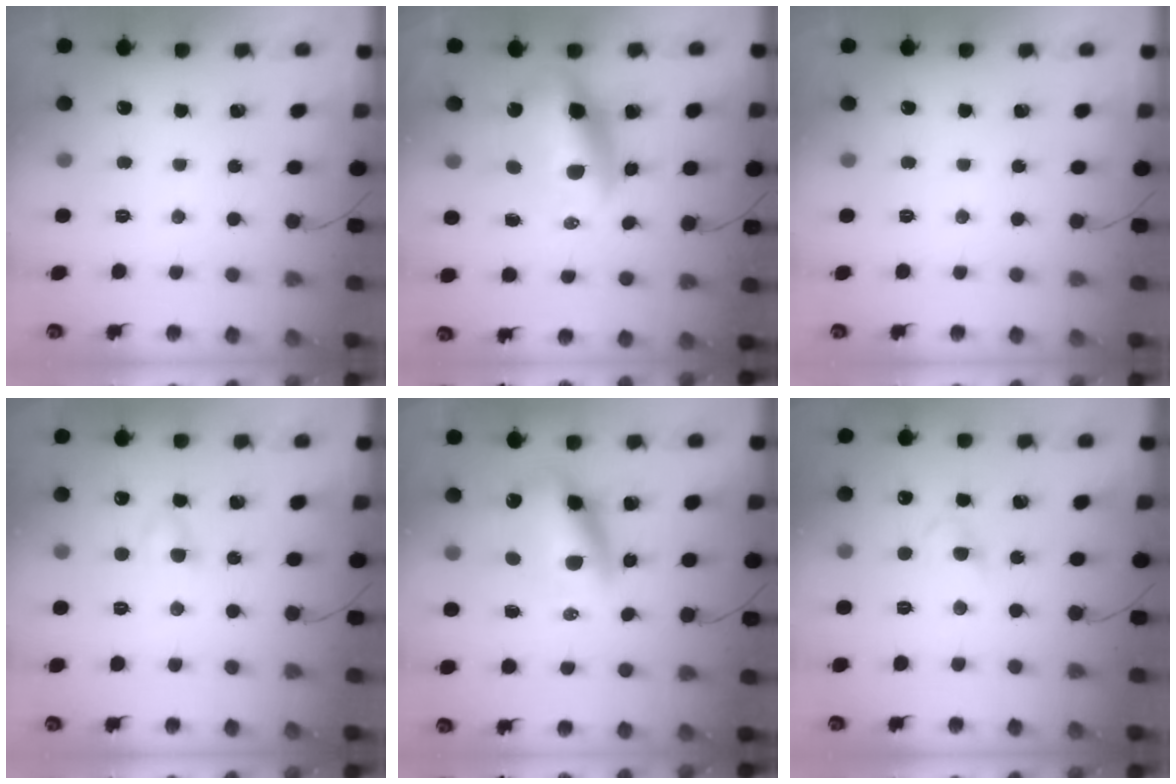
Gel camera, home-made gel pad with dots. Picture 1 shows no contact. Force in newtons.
{"total": 12.6, "press": 12.3, "slide": 2.8}
{"total": 0.0}
{"total": 2.9, "press": 2.6, "slide": 1.3}
{"total": 10.9, "press": 10.6, "slide": 2.4}
{"total": 3.1, "press": 2.9, "slide": 1.0}